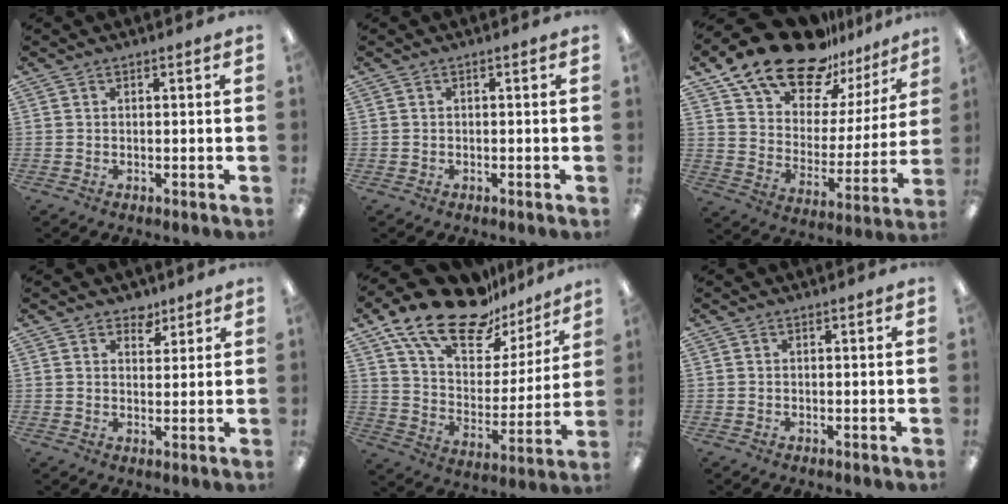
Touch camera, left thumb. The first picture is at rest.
{"total": 0.0}
{"total": 19.9, "force": [16.7, 8.2, 7.0], "torque": [-0.143, -0.122, 0.298]}
{"total": 4.2, "force": [3.3, 2.5, 0.7], "torque": [0.000, -0.018, 0.056]}
{"total": 20.5, "force": [15.5, 8.6, 10.3], "torque": [-0.185, -0.106, 0.274]}
{"total": 0.0}